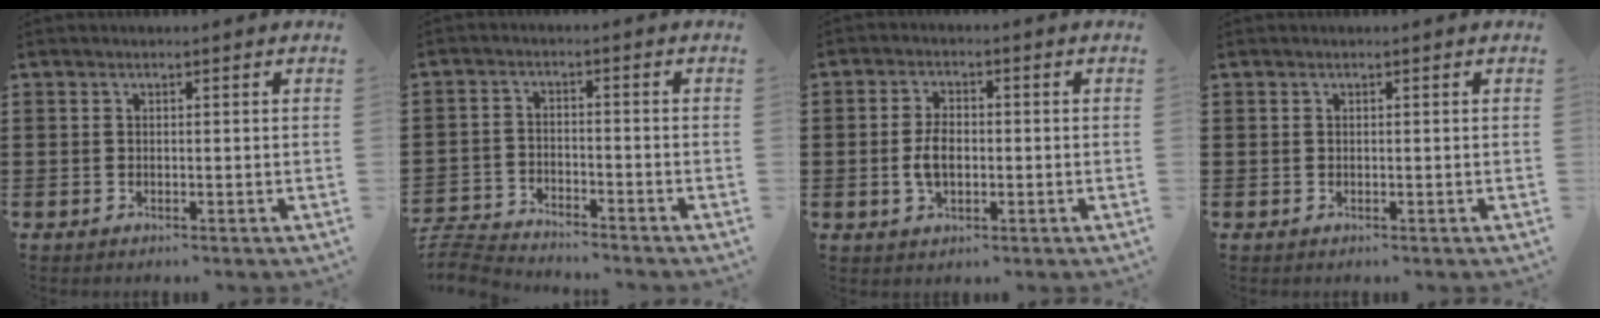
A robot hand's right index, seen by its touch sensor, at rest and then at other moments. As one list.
[{"total": 4.5, "force": [-4.4, 0.4, 0.2], "torque": [-0.021, -0.001, -0.096]}, {"total": 4.1, "force": [-0.6, 2.4, 3.3], "torque": [-0.077, 0.000, -0.014]}, {"total": 0.0}]